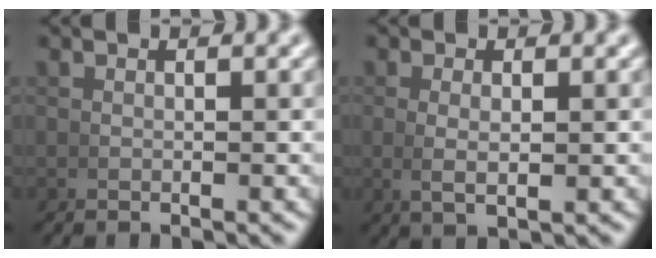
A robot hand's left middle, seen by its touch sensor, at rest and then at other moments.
{"total": 1.9, "force": [0.2, 0.5, 1.8], "torque": [-0.039, -0.008, 0.012]}